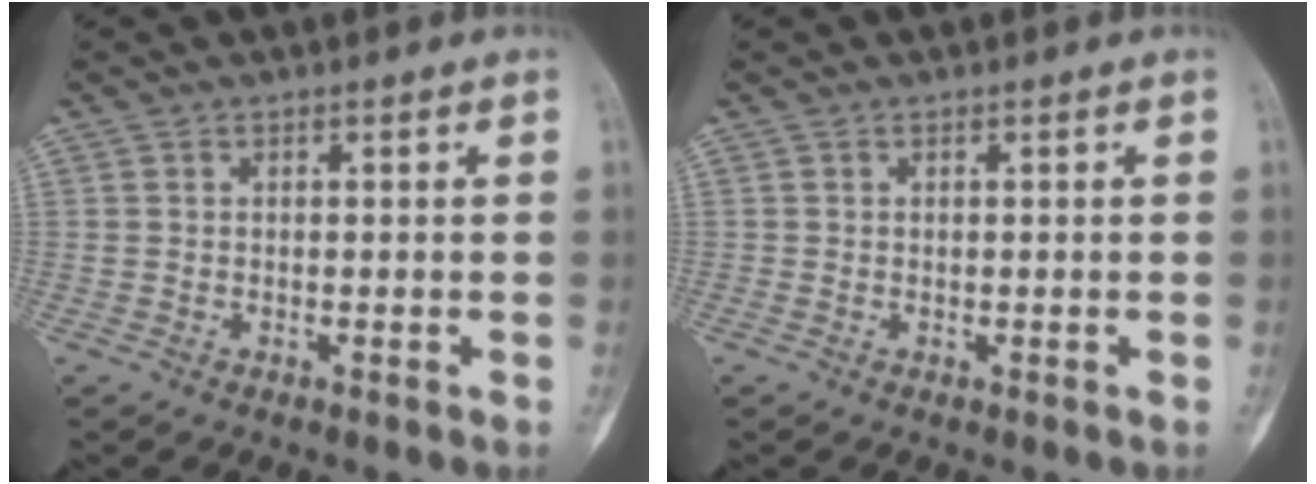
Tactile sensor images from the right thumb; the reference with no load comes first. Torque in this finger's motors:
{"motor_torque": [0.03, 0.17, 0.17, -0.03, 0.03]}